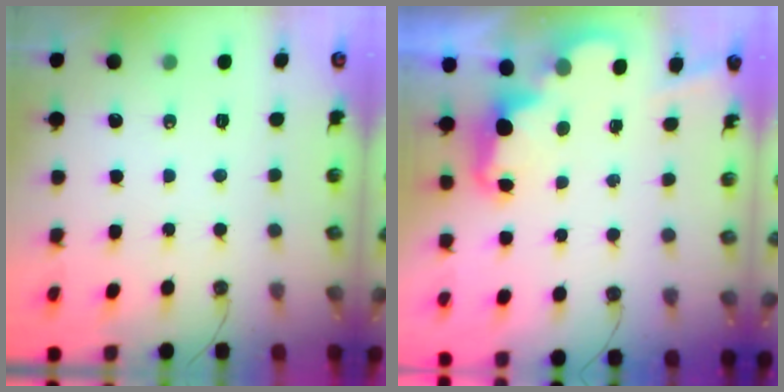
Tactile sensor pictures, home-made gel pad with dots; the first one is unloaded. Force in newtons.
{"total": 2.3, "press": 2.3, "slide": 0.5}